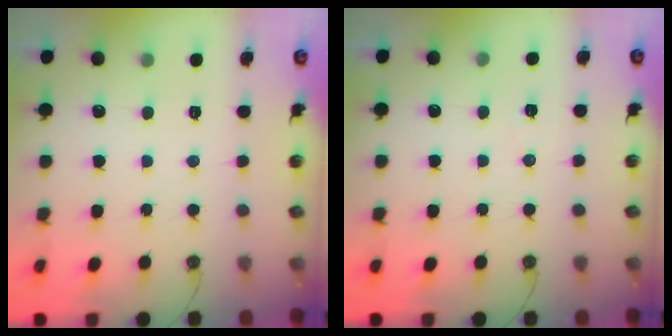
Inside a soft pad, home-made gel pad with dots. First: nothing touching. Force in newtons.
{"total": 6.1, "press": 4.1, "slide": 4.6}